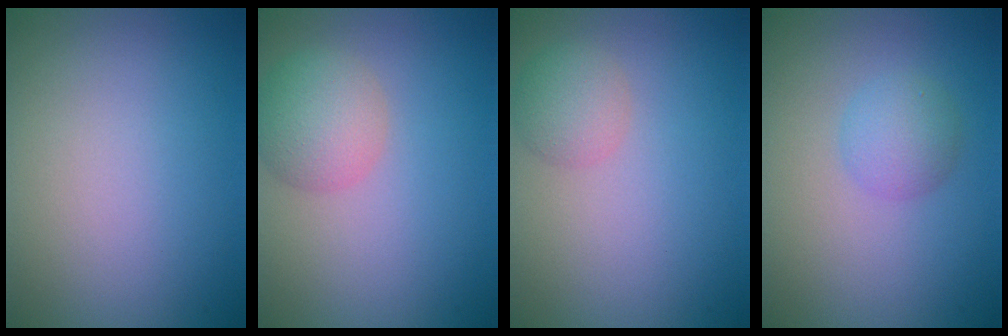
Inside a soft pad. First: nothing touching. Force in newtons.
{"total": 3.5, "press": 3.5, "slide": 0.2}
{"total": 2.2, "press": 2.2, "slide": 0.1}
{"total": 2.2, "press": 2.2, "slide": 0.1}